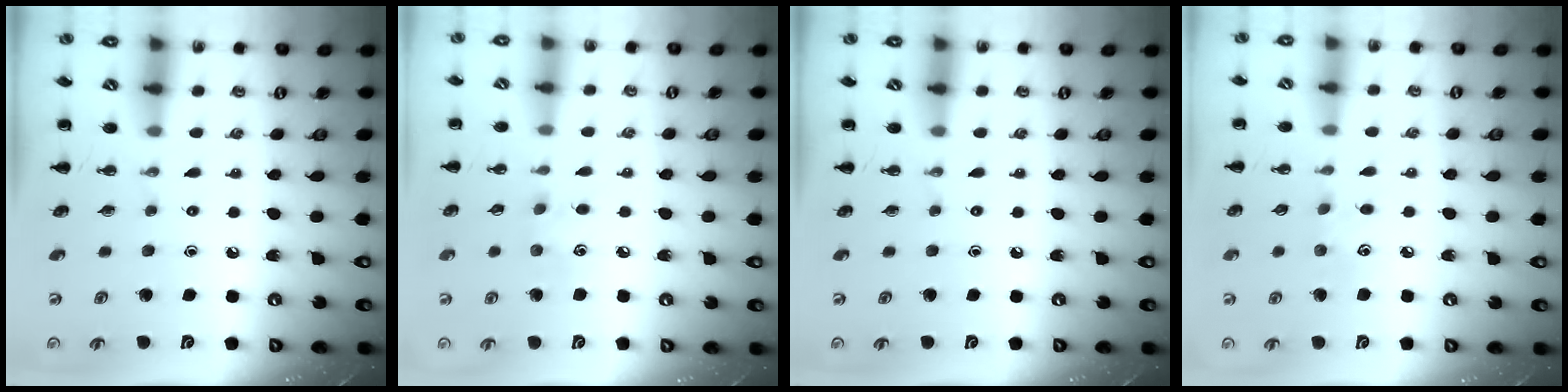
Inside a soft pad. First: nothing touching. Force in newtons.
{"total": 5.7, "press": 5.5, "slide": 1.4}
{"total": 0.0}
{"total": 5.2, "press": 5.0, "slide": 1.3}